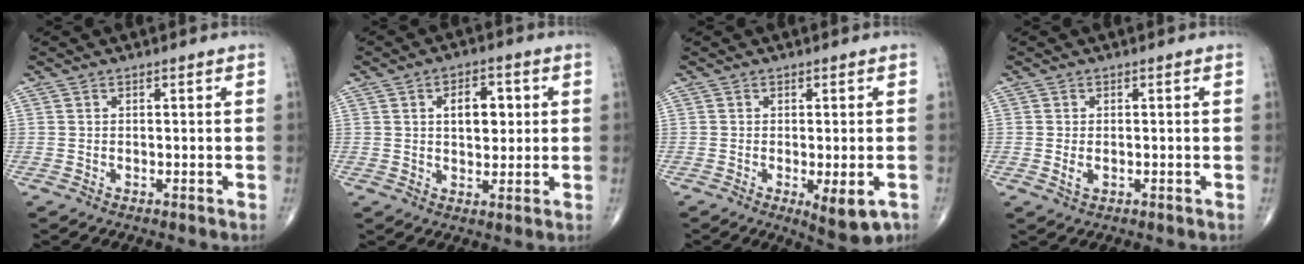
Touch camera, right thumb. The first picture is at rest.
{"total": 7.1, "force": [1.4, 4.2, 5.5], "torque": [-0.056, 0.001, 0.021]}
{"total": 6.4, "force": [-2.3, 2.2, 5.5], "torque": [-0.073, -0.011, -0.026]}
{"total": 1.9, "force": [-0.3, 1.1, 1.5], "torque": [-0.031, -0.004, -0.005]}